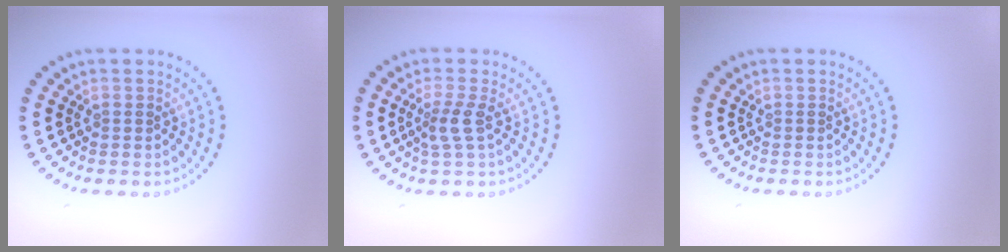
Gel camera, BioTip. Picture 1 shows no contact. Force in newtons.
{"total": 2.1, "press": 1.6, "slide": 1.3}
{"total": 0.0}